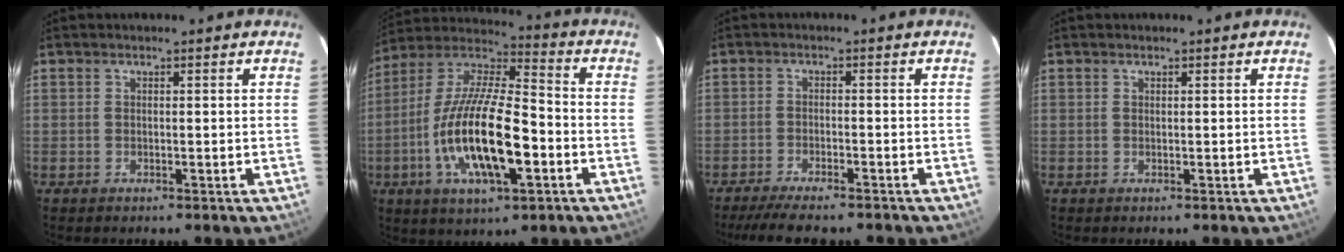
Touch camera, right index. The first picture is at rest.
{"total": 19.8, "force": [-5.8, 6.3, 17.9], "torque": [-0.354, -0.012, -0.108]}
{"total": 9.4, "force": [-8.1, 1.5, 4.4], "torque": [-0.100, -0.022, -0.130]}
{"total": 0.0}